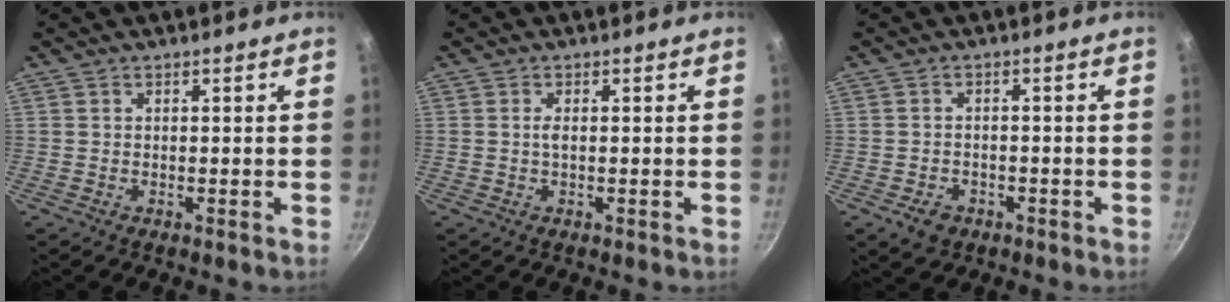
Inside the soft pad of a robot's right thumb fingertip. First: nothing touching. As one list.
[{"total": 1.1, "force": [0.1, 0.4, 1.0], "torque": [-0.020, 0.001, -0.001]}, {"total": 3.9, "force": [-2.0, 2.9, 1.7], "torque": [-0.025, 0.016, -0.023]}]